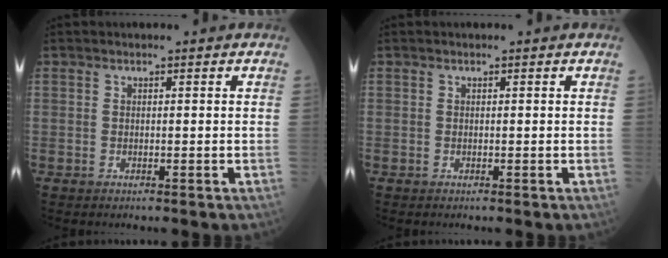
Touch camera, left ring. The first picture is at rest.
{"total": 0.0}